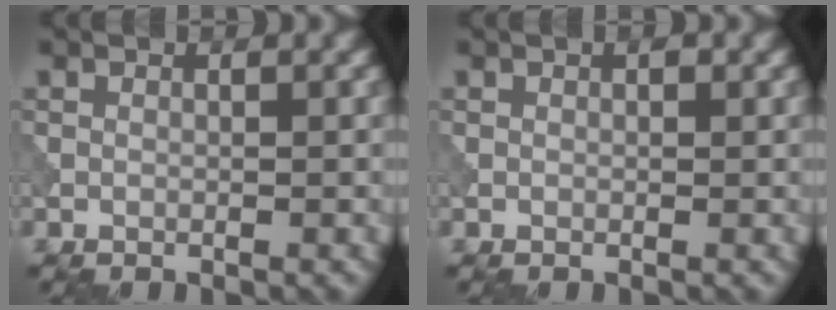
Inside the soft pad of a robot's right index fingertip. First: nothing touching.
{"total": 0.6, "force": [0.2, 0.3, 0.5], "torque": [-0.005, 0.001, 0.002]}